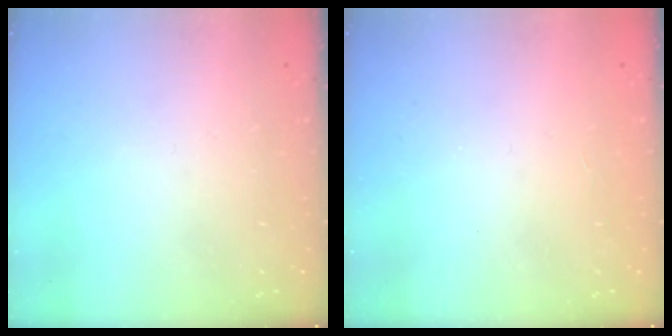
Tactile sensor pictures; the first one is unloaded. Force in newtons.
{"total": 1.2, "press": 1.2, "slide": 0.1}